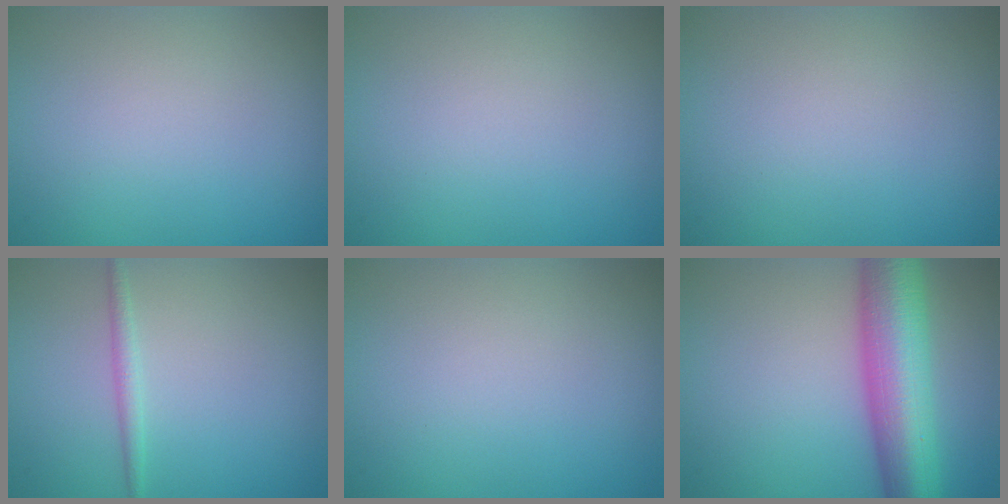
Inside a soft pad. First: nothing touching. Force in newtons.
{"total": 0.0}
{"total": 0.0}
{"total": 1.2, "press": 1.2, "slide": 0.1}
{"total": 0.0}
{"total": 10.0, "press": 10.0, "slide": 0.2}